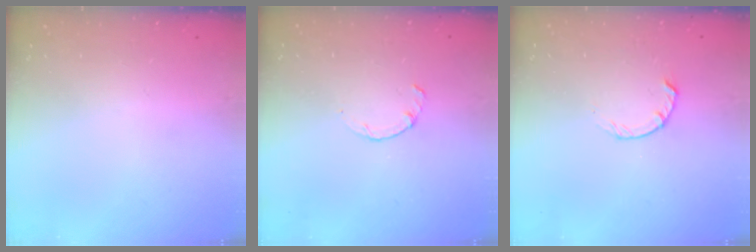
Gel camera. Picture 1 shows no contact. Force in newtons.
{"total": 0.9, "press": 0.8, "slide": 0.3}
{"total": 1.8, "press": 1.8, "slide": 0.3}